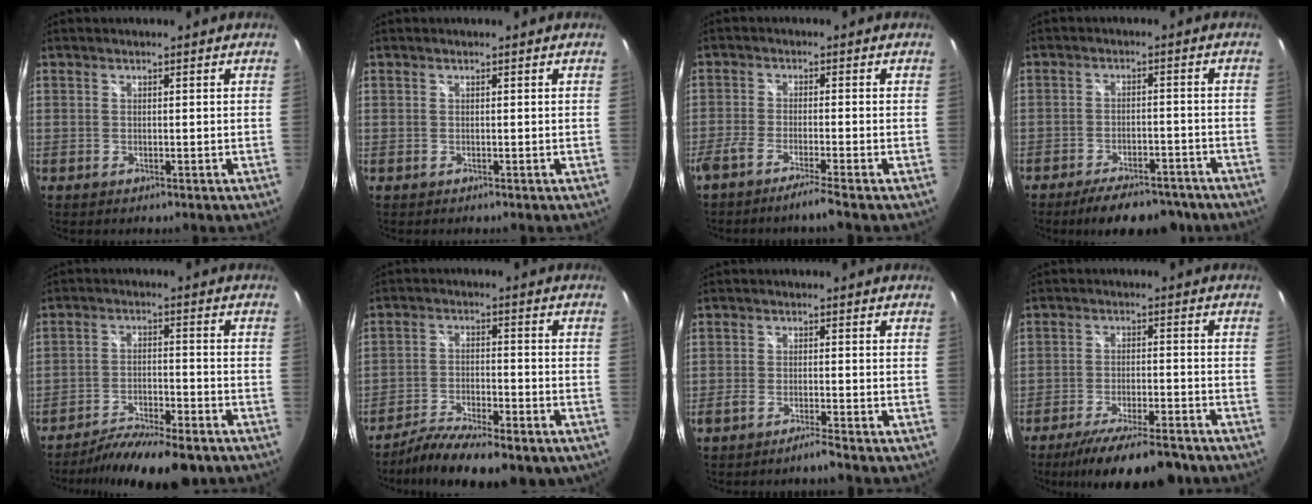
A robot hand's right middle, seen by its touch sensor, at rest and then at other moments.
{"total": 0.0}
{"total": 5.3, "force": [-4.3, -0.7, 3.0], "torque": [-0.074, -0.013, -0.081]}
{"total": 12.1, "force": [-9.6, 4.3, 5.9], "torque": [-0.115, -0.008, -0.134]}
{"total": 13.9, "force": [-11.5, 3.0, 7.3], "torque": [-0.142, -0.024, -0.182]}
{"total": 14.8, "force": [-11.0, 4.5, 8.8], "torque": [-0.170, -0.039, -0.176]}
{"total": 2.9, "force": [-2.7, -0.3, 1.1], "torque": [-0.040, -0.003, -0.053]}
{"total": 14.5, "force": [-11.9, 2.6, 7.7], "torque": [-0.148, -0.026, -0.183]}